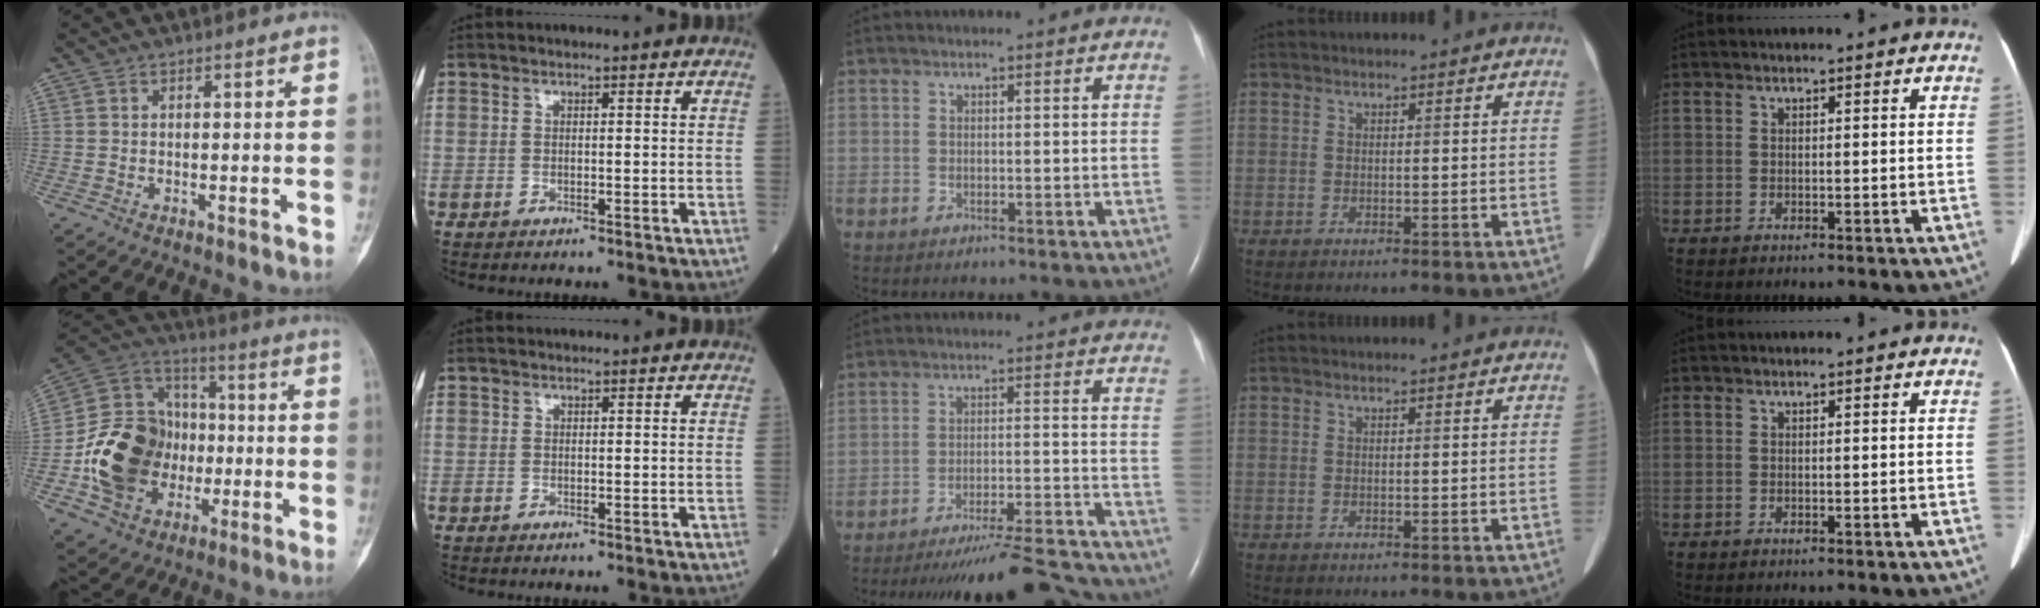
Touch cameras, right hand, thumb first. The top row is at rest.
{"thumb": {"total": 20.3, "force": [-3.5, 16.5, 11.2], "torque": [-0.164, 0.038, -0.056]}, "middle": {"total": 18.1, "force": [-17.4, 0.3, 5.1], "torque": [-0.062, -0.015, -0.240]}}